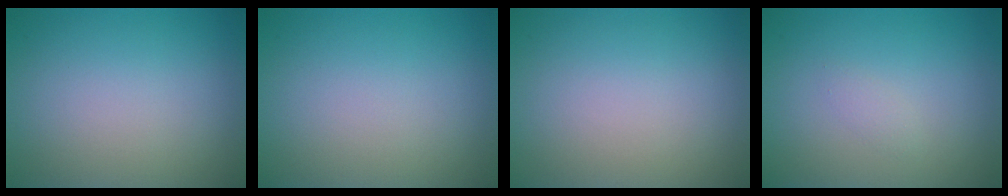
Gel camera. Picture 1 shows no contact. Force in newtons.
{"total": 0.0}
{"total": 0.0}
{"total": 0.7, "press": 0.7, "slide": 0.0}